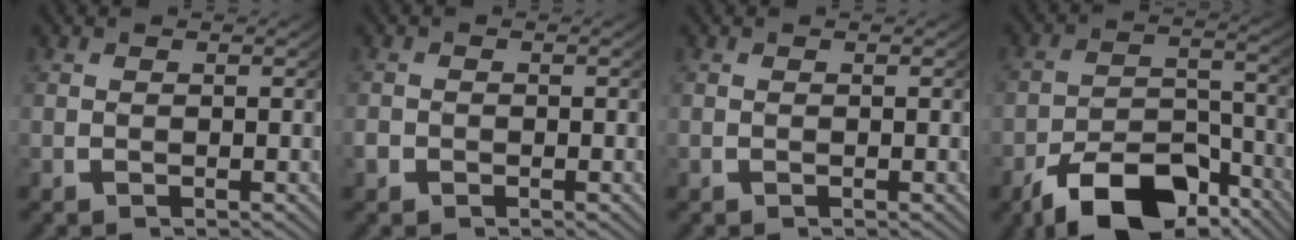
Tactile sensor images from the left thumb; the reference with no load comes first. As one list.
[{"total": 1.3, "force": [-0.6, 1.1, 0.3], "torque": [-0.011, -0.003, -0.014]}, {"total": 0.0}, {"total": 10.1, "force": [-6.7, 5.1, 5.6], "torque": [-0.100, -0.038, -0.097]}]